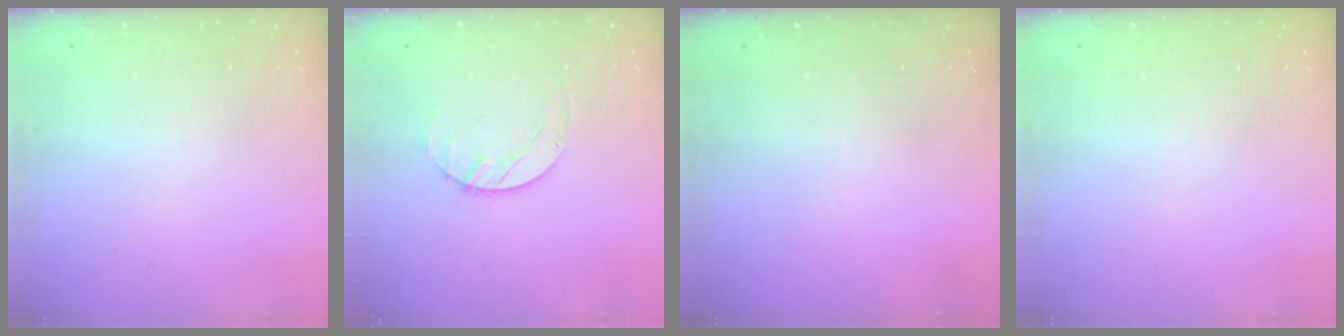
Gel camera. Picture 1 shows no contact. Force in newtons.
{"total": 2.0, "press": 2.0, "slide": 0.3}
{"total": 0.0}
{"total": 0.0}